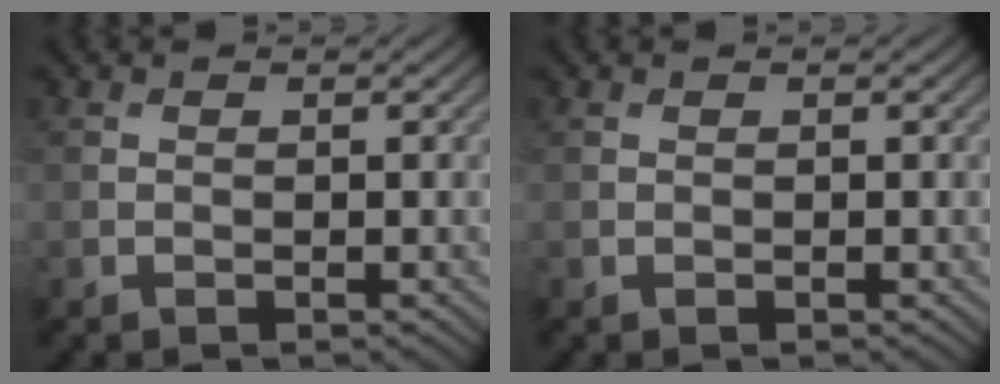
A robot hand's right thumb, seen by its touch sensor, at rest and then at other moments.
{"total": 0.0}